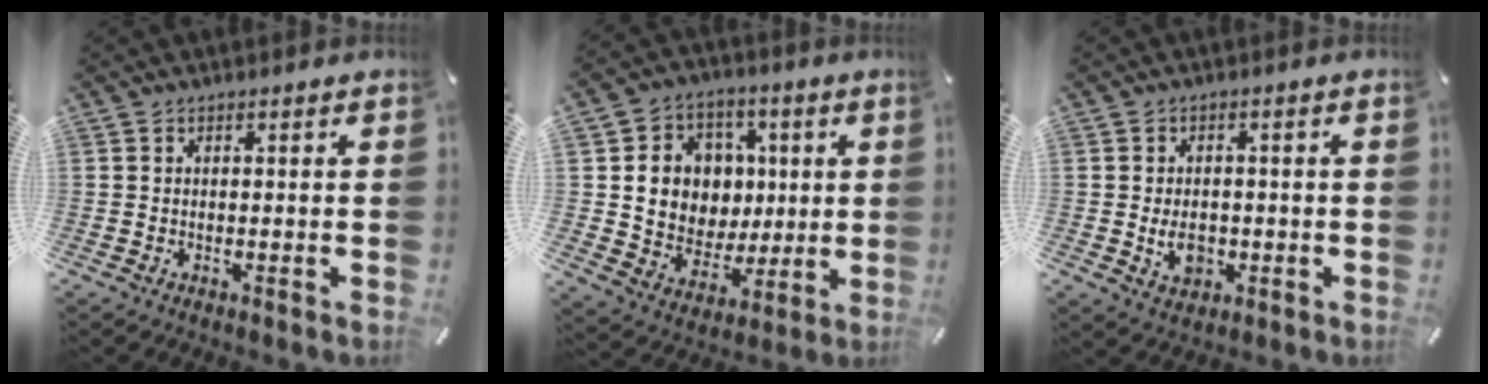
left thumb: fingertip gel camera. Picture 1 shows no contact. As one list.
[{"total": 12.1, "force": [2.0, 11.4, 3.5], "torque": [-0.058, -0.013, 0.052]}, {"total": 5.7, "force": [-1.2, 4.3, 3.5], "torque": [-0.074, -0.002, -0.023]}]